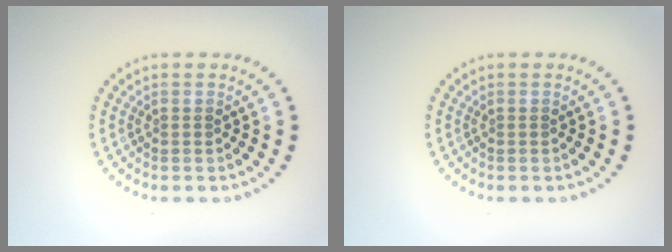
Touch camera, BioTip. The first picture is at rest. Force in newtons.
{"total": 0.0}